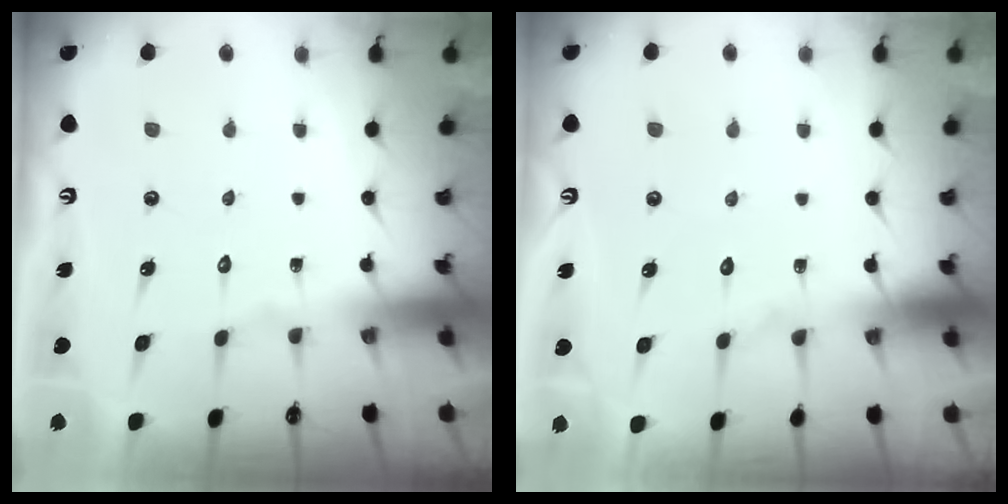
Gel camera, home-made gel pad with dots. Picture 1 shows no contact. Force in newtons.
{"total": 4.5, "press": 4.4, "slide": 0.5}